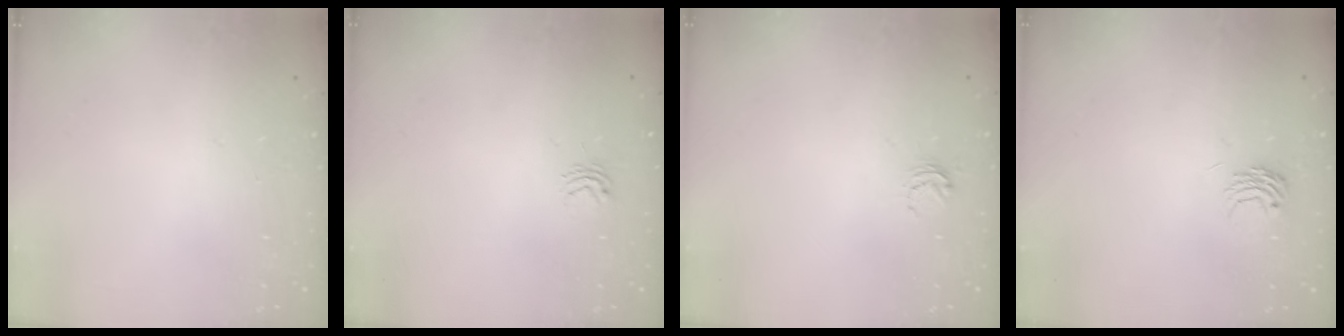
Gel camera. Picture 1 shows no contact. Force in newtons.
{"total": 2.9, "press": 2.9, "slide": 0.2}
{"total": 4.3, "press": 4.3, "slide": 0.3}
{"total": 4.2, "press": 4.2, "slide": 0.2}